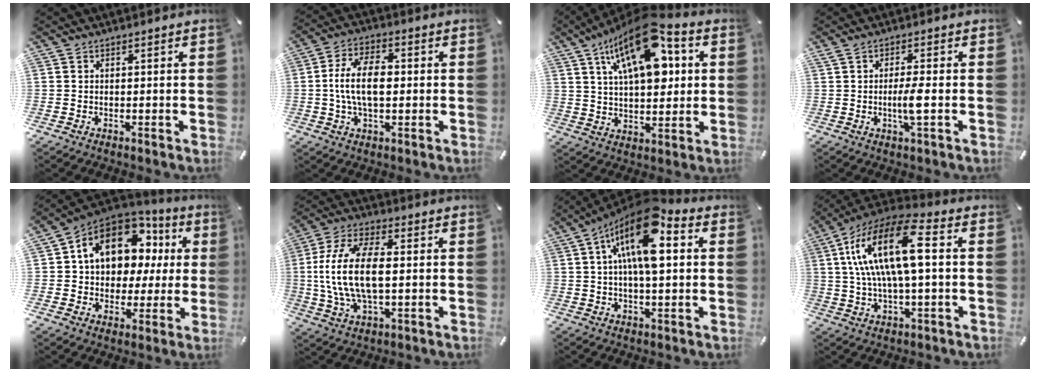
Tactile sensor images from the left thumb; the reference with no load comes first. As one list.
[{"total": 10.0, "force": [-0.2, 5.3, 8.5], "torque": [-0.168, 0.006, -0.007]}, {"total": 19.0, "force": [8.3, 9.5, 14.3], "torque": [-0.236, -0.032, 0.134]}, {"total": 5.5, "force": [-0.6, 0.4, 5.5], "torque": [-0.103, -0.008, -0.016]}, {"total": 15.0, "force": [6.3, 10.8, 8.2], "torque": [-0.142, -0.033, 0.117]}, {"total": 15.9, "force": [0.5, 8.0, 13.8], "torque": [-0.295, -0.005, 0.007]}, {"total": 15.2, "force": [5.4, 6.0, 12.9], "torque": [-0.233, -0.024, 0.086]}, {"total": 19.4, "force": [3.4, 7.5, 17.5], "torque": [-0.368, -0.002, 0.047]}]